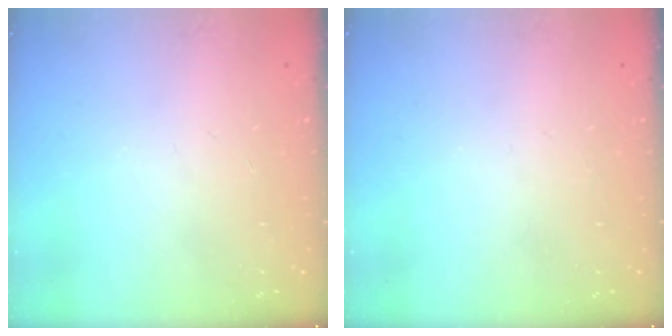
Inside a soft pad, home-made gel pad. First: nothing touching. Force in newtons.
{"total": 0.0}